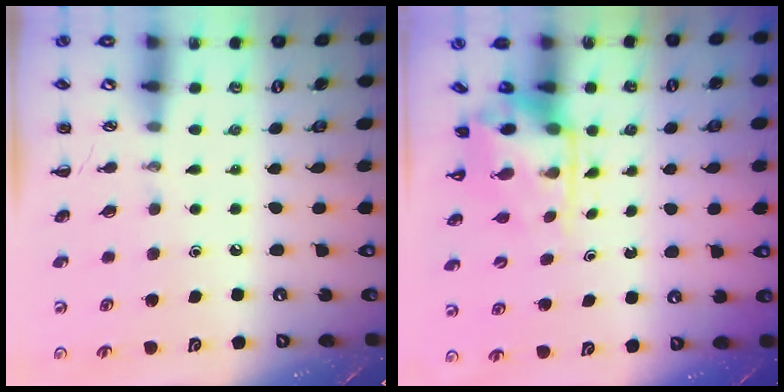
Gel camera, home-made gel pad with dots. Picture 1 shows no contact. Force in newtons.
{"total": 3.2, "press": 3.2, "slide": 0.7}